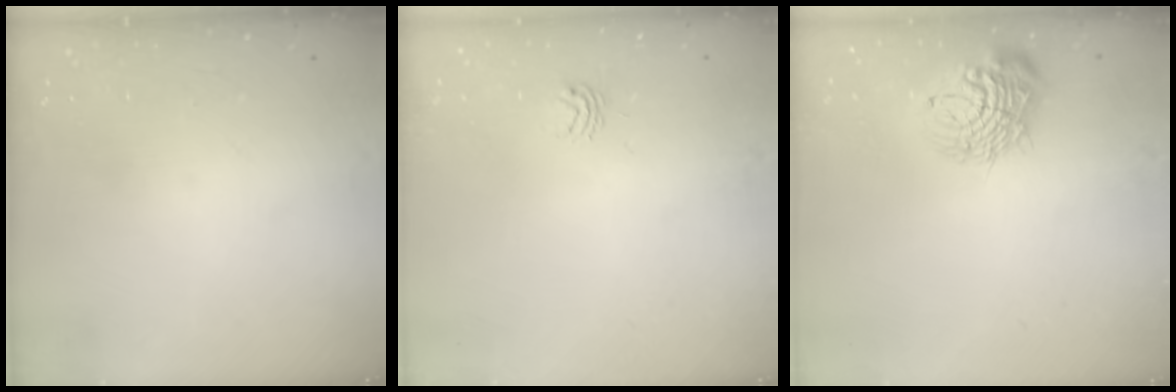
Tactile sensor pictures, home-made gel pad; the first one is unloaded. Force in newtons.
{"total": 2.9, "press": 2.9, "slide": 0.2}
{"total": 12.1, "press": 12.0, "slide": 1.4}